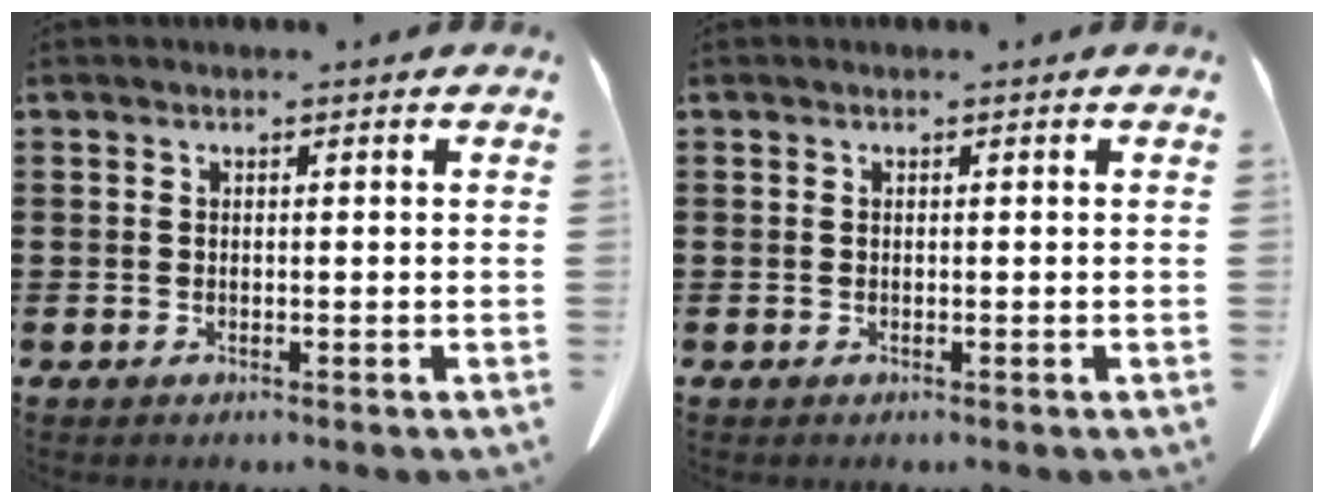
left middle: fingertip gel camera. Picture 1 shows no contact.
{"total": 0.0}